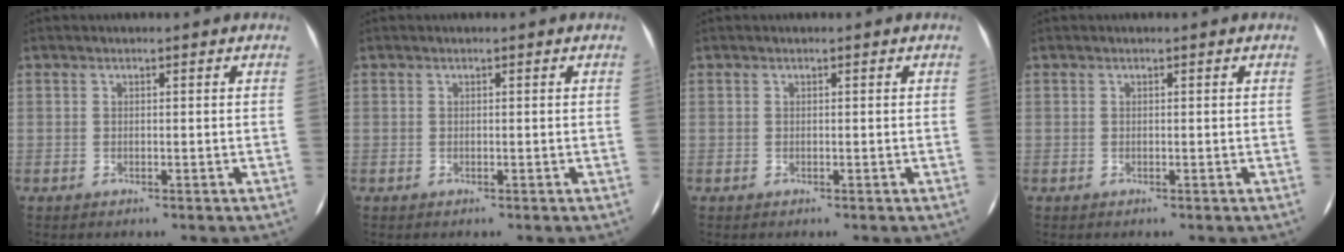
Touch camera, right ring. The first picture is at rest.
{"total": 0.0}
{"total": 0.0}
{"total": 0.0}